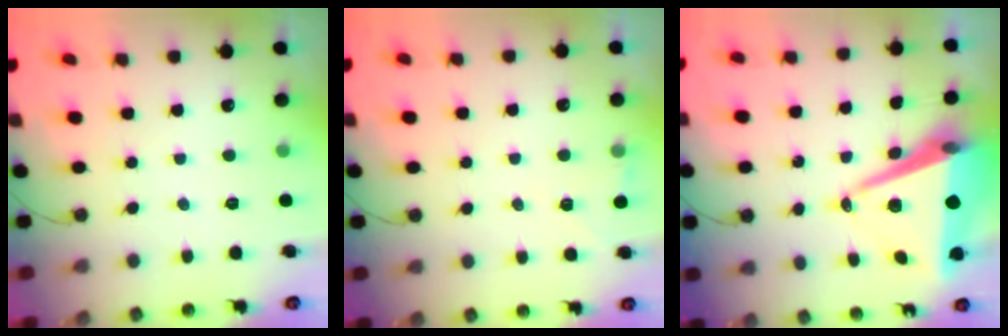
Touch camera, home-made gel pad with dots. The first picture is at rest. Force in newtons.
{"total": 2.7, "press": 2.1, "slide": 1.6}
{"total": 12.7, "press": 12.0, "slide": 4.2}